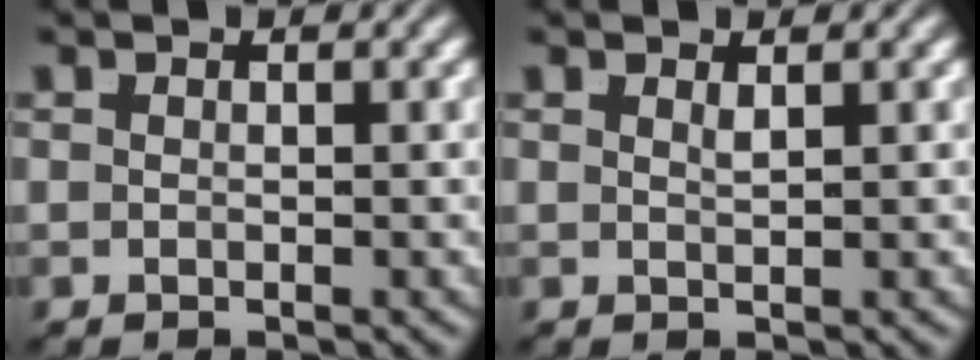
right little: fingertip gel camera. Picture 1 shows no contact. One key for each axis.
{"total": 1.0, "fx": 0.5, "fy": -0.9, "fz": 0.2, "tx": 0.002, "ty": -0.006, "tz": 0.015}